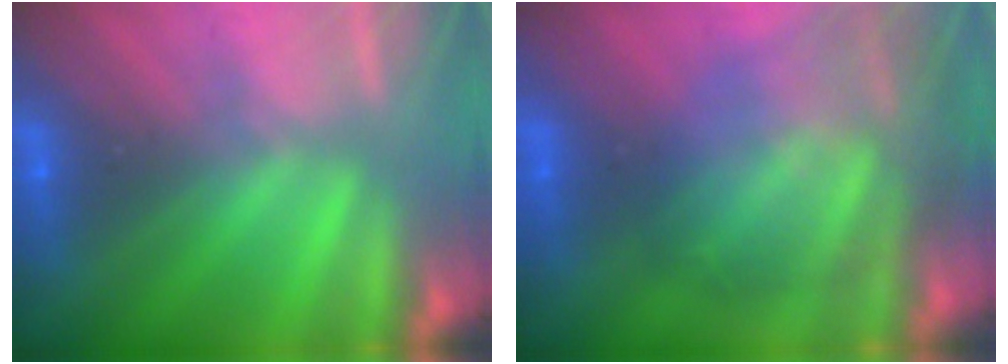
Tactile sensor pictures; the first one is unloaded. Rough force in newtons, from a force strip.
{"total": 9.2}